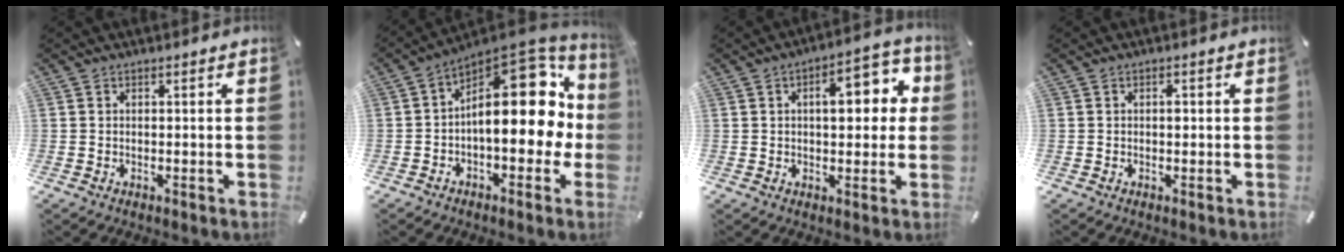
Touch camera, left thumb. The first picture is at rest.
{"total": 20.9, "force": [3.1, 11.0, 17.4], "torque": [-0.238, -0.040, 0.059]}
{"total": 11.7, "force": [2.5, 6.0, 9.8], "torque": [-0.120, -0.005, 0.034]}
{"total": 1.1, "force": [0.1, 0.6, 0.9], "torque": [-0.010, -0.001, -0.002]}